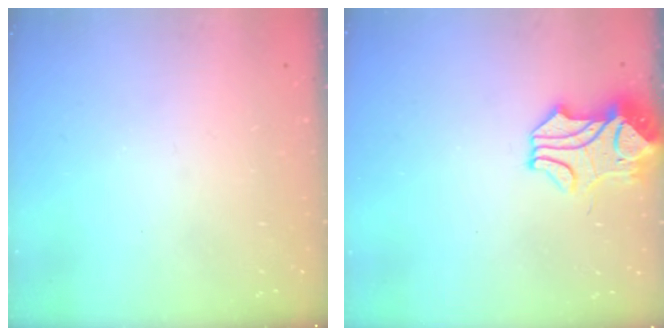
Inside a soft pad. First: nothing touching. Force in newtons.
{"total": 2.7, "press": 2.5, "slide": 1.1}